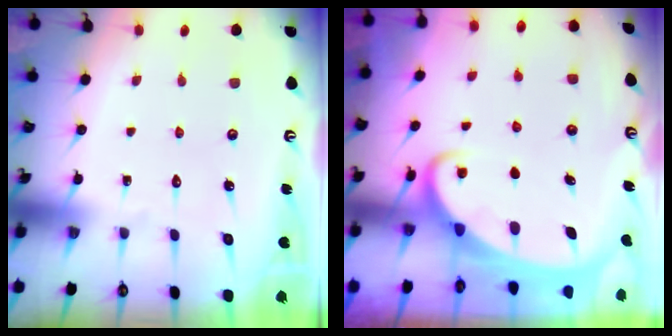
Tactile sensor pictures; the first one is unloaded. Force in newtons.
{"total": 2.9, "press": 2.9, "slide": 0.4}